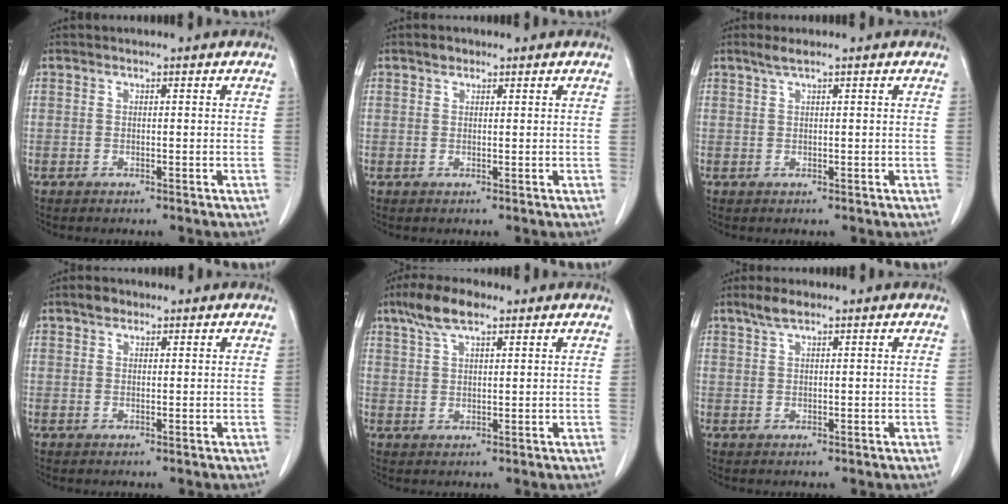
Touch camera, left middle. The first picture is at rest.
{"total": 1.1, "force": [0.8, 0.7, 0.4], "torque": [-0.009, 0.001, 0.012]}
{"total": 1.7, "force": [1.2, -0.1, 1.2], "torque": [-0.029, 0.006, 0.026]}
{"total": 1.7, "force": [1.2, 1.0, 0.6], "torque": [-0.015, 0.005, 0.018]}
{"total": 6.3, "force": [4.2, 1.7, 4.3], "torque": [-0.094, 0.016, 0.080]}
{"total": 2.5, "force": [1.9, 0.5, 1.6], "torque": [-0.040, 0.007, 0.037]}